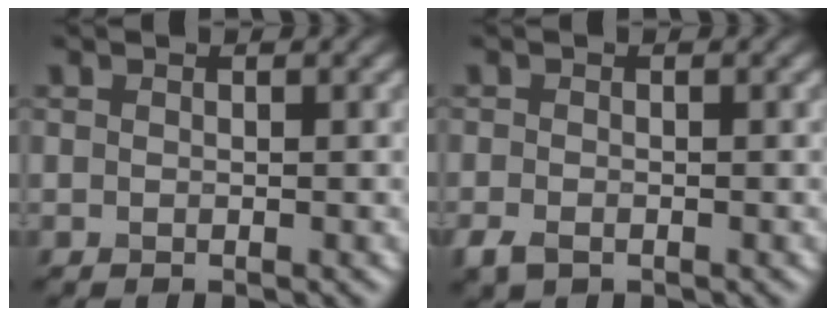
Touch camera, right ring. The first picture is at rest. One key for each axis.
{"total": 1.8, "fx": -1.0, "fy": 1.0, "fz": 1.0, "tx": -0.023, "ty": -0.006, "tz": -0.023}